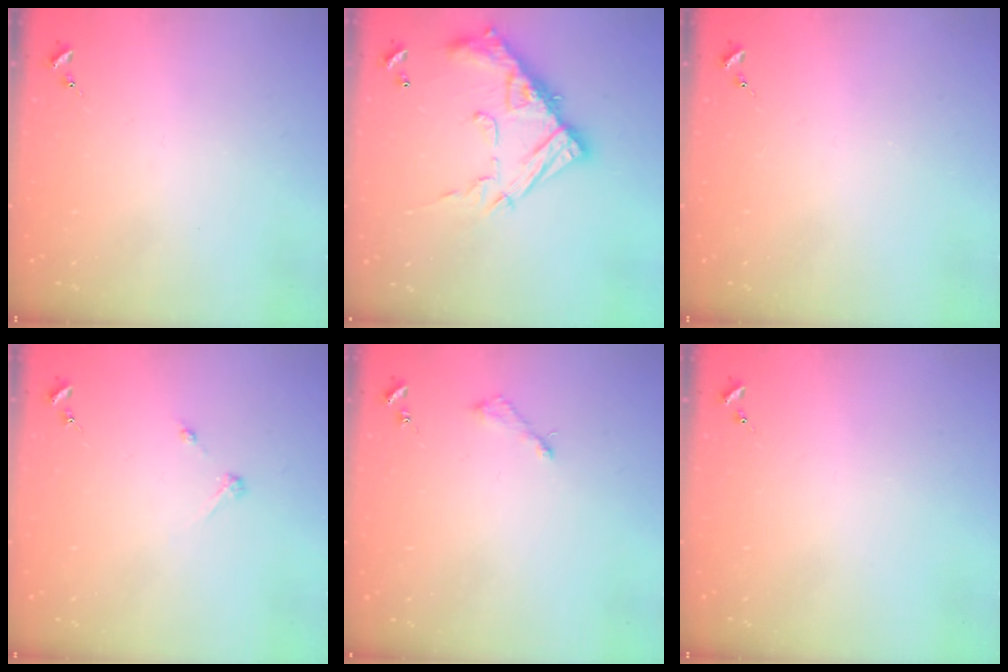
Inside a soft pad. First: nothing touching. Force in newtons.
{"total": 18.0, "press": 18.0, "slide": 1.4}
{"total": 0.0}
{"total": 2.7, "press": 2.7, "slide": 0.3}
{"total": 3.1, "press": 3.0, "slide": 0.3}
{"total": 0.0}